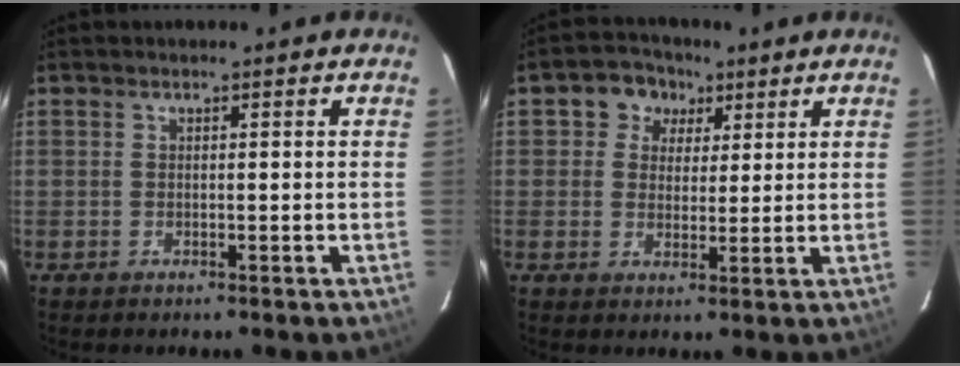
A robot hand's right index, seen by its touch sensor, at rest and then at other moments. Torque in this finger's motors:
{"motor_torque": [0.03, 0.01, 0.03, 0.03]}